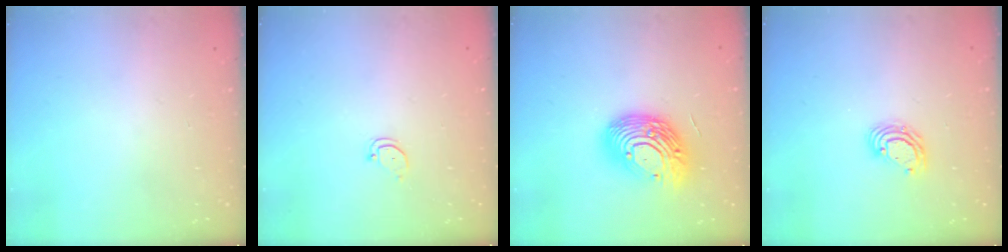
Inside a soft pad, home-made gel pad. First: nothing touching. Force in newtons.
{"total": 2.4, "press": 2.4, "slide": 0.2}
{"total": 17.8, "press": 17.7, "slide": 1.4}
{"total": 6.3, "press": 6.3, "slide": 0.6}